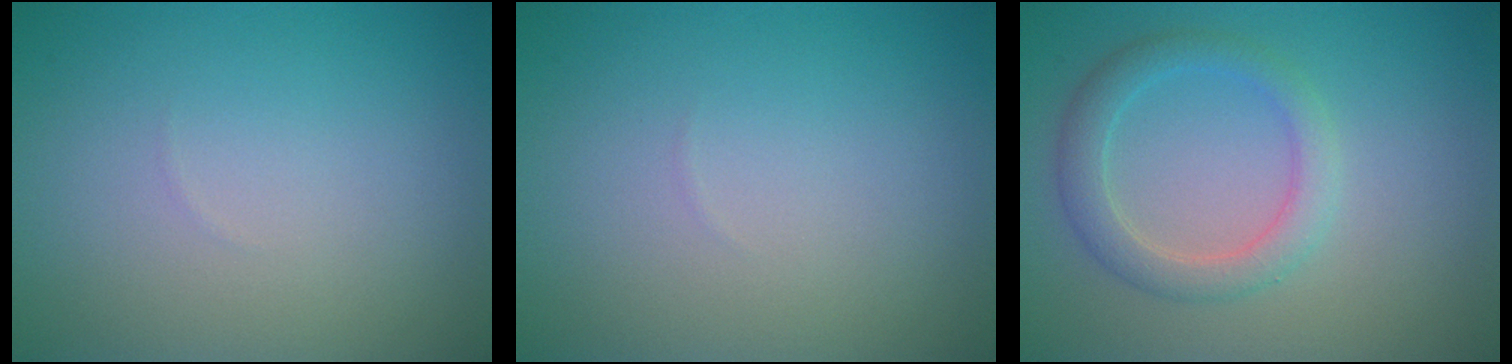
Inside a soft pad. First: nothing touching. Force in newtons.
{"total": 0.0}
{"total": 3.1, "press": 3.1, "slide": 0.2}